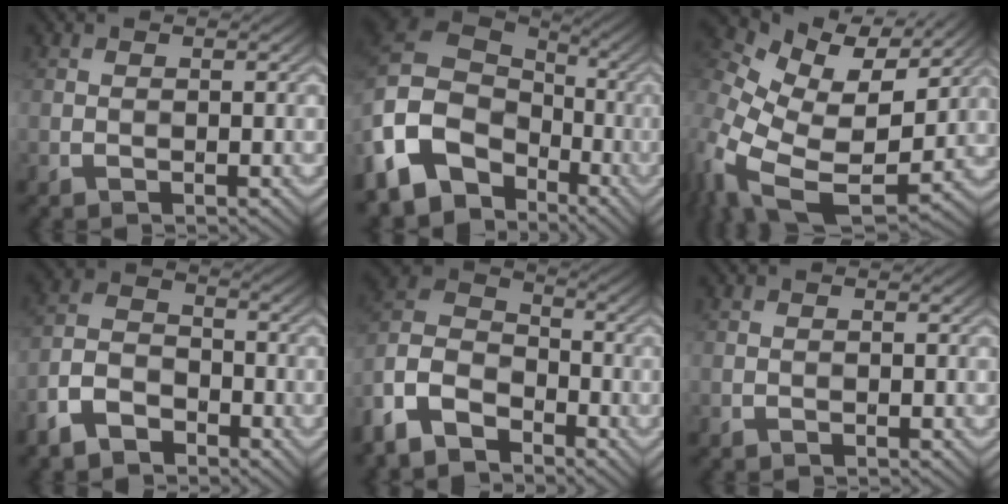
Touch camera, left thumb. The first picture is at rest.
{"total": 15.9, "force": [-6.3, 12.3, 7.8], "torque": [-0.248, -0.017, -0.107]}
{"total": 15.9, "force": [3.9, 10.8, 11.1], "torque": [-0.269, -0.011, 0.087]}
{"total": 6.4, "force": [-4.4, 3.5, 3.1], "torque": [-0.067, -0.001, -0.101]}
{"total": 11.0, "force": [-7.7, 5.7, 5.5], "torque": [-0.144, -0.011, -0.175]}
{"total": 0.0}